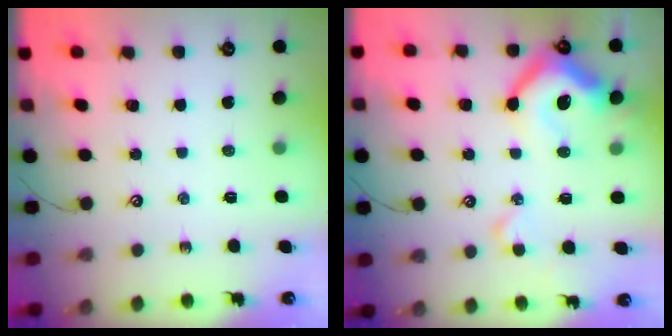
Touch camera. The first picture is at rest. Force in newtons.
{"total": 14.1, "press": 13.9, "slide": 2.3}